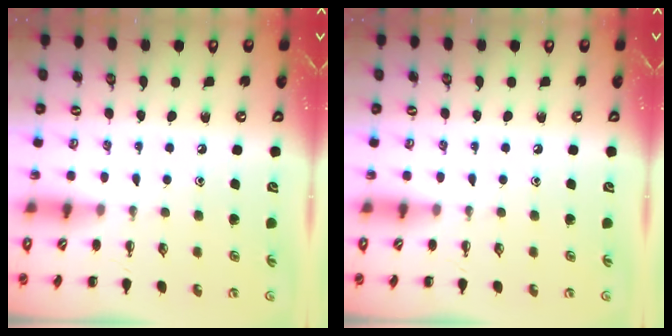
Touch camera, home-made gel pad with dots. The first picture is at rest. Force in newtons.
{"total": 0.0}